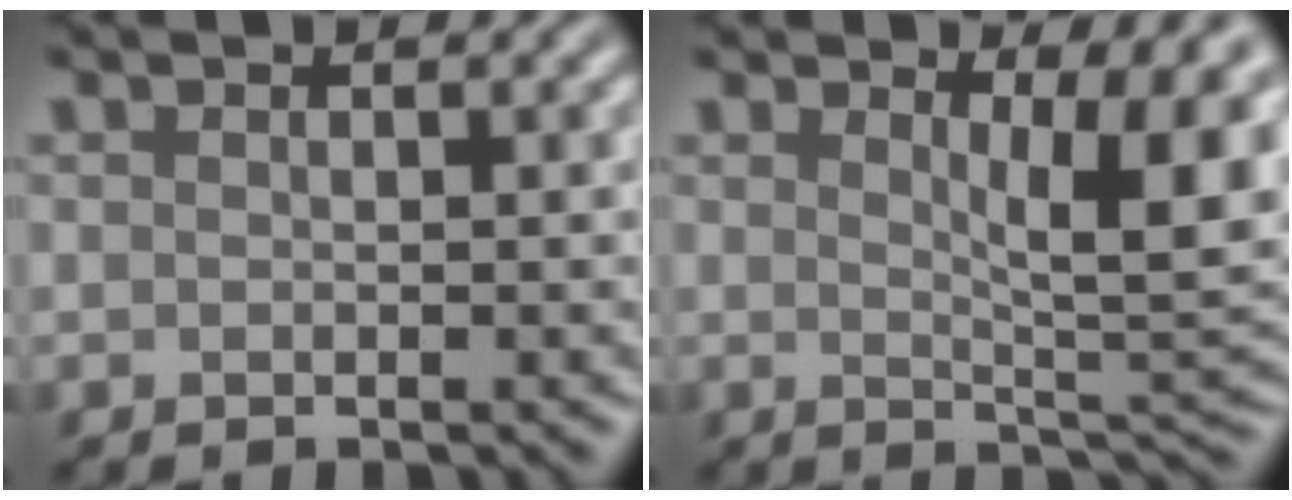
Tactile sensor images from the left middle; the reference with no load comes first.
{"total": 6.5, "force": [2.3, 1.9, 5.8], "torque": [-0.083, -0.011, 0.040]}